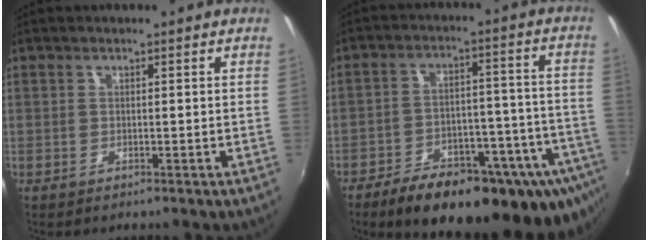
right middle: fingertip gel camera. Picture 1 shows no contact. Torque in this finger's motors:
{"motor_torque": [1.65, -0.48, 0.73, 0.21]}